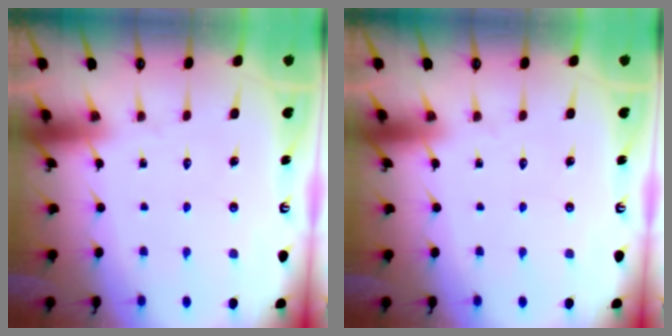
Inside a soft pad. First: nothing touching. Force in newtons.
{"total": 0.0}